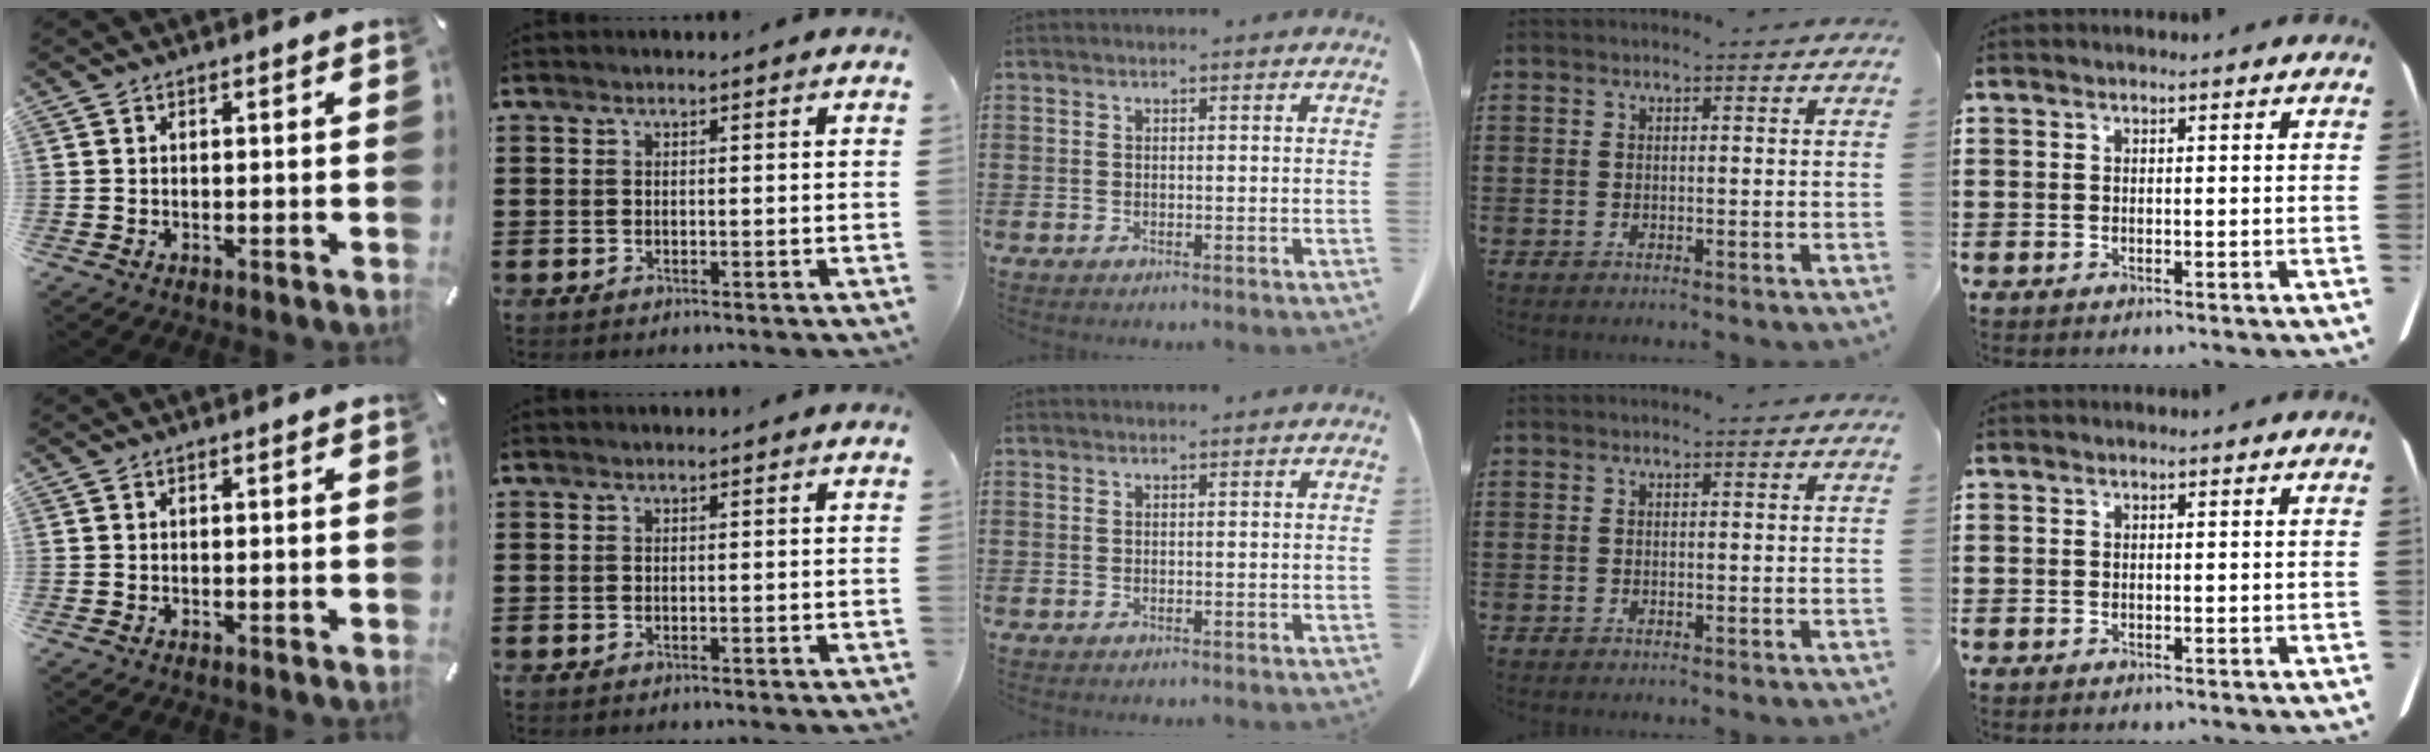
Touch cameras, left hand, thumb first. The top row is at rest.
{}